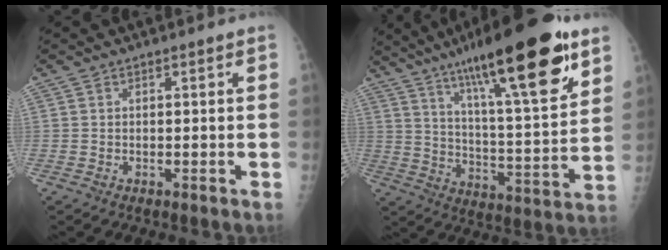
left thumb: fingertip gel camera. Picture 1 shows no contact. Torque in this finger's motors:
{"motor_torque": [1.99, 1.03, 1.72, -1.05, 0.50]}